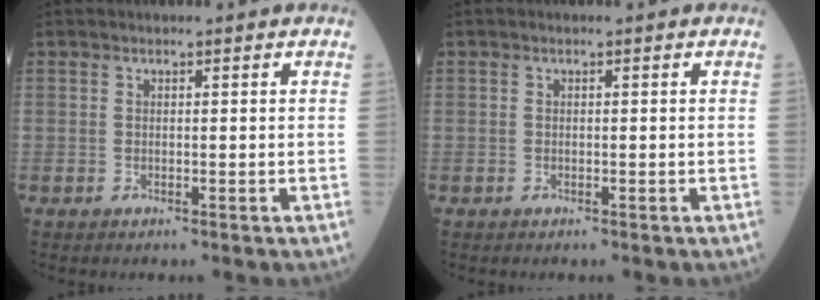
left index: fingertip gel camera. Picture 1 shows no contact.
{"total": 0.0}